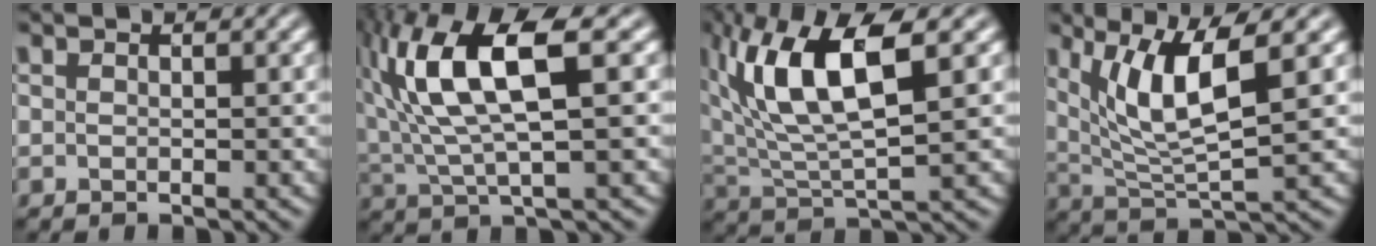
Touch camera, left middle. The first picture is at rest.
{"total": 9.0, "force": [2.6, 2.8, 8.2], "torque": [-0.178, 0.010, 0.053]}
{"total": 8.9, "force": [2.9, 3.1, 7.8], "torque": [-0.162, 0.005, 0.054]}
{"total": 6.5, "force": [2.3, 1.6, 5.9], "torque": [-0.121, -0.008, 0.052]}